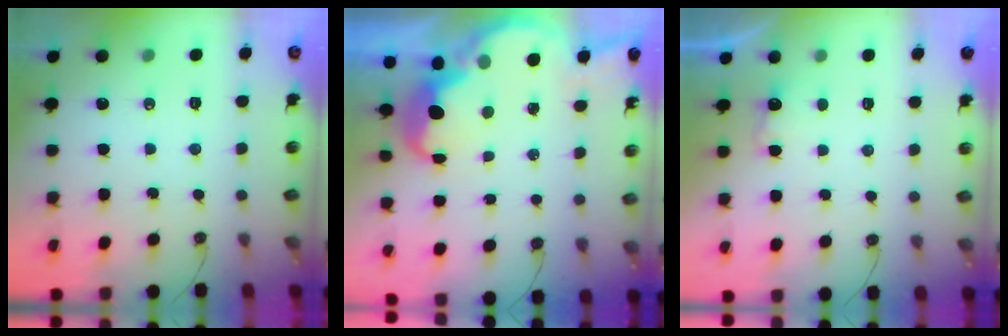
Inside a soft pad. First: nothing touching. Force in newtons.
{"total": 6.3, "press": 6.3, "slide": 0.9}
{"total": 2.4, "press": 2.2, "slide": 0.9}